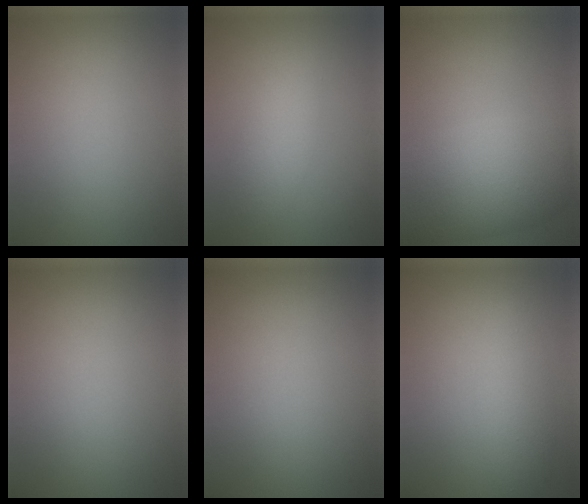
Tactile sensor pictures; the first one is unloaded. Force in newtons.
{"total": 3.0, "press": 3.0, "slide": 0.2}
{"total": 8.5, "press": 8.5, "slide": 0.2}
{"total": 0.0}
{"total": 0.0}
{"total": 3.3, "press": 3.2, "slide": 0.1}